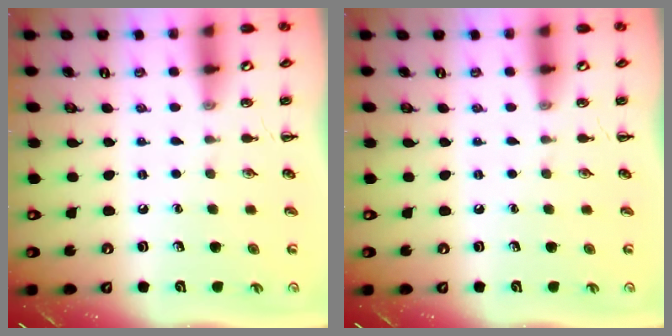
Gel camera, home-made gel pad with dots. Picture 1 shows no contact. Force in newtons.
{"total": 0.0}